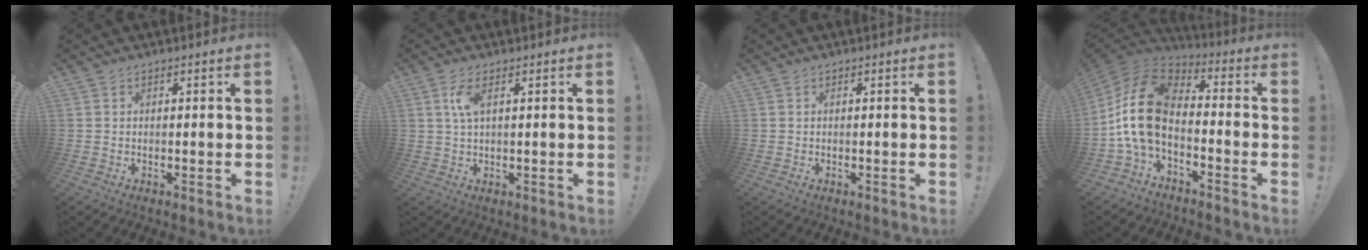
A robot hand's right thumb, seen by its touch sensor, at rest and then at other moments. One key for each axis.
{"total": 4.6, "fx": 1.5, "fy": 1.6, "fz": 4.1, "tx": -0.074, "ty": 0.001, "tz": 0.023}
{"total": 0.0}
{"total": 15.3, "fx": -1.7, "fy": 9.4, "fz": 11.9, "tx": -0.238, "ty": 0.013, "tz": -0.025}